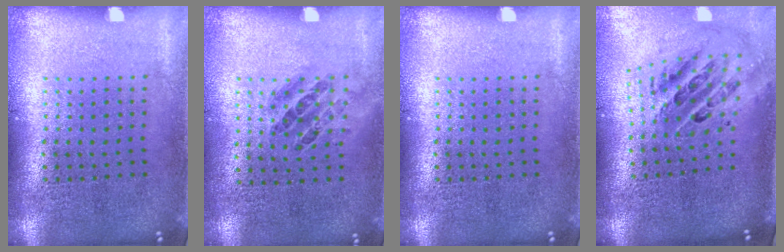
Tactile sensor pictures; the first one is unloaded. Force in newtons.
{"total": 0.9, "press": 0.6, "slide": 0.6}
{"total": 0.0}
{"total": 1.6, "press": 1.3, "slide": 0.8}